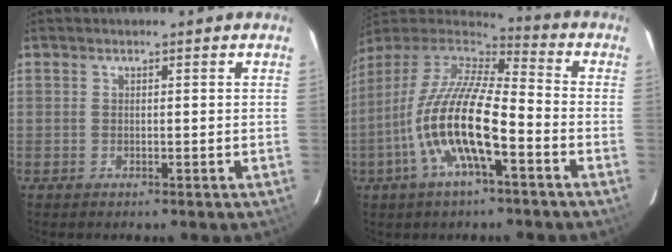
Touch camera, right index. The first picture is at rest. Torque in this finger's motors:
{"motor_torque": [1.78, -0.35, 1.05, 0.21]}